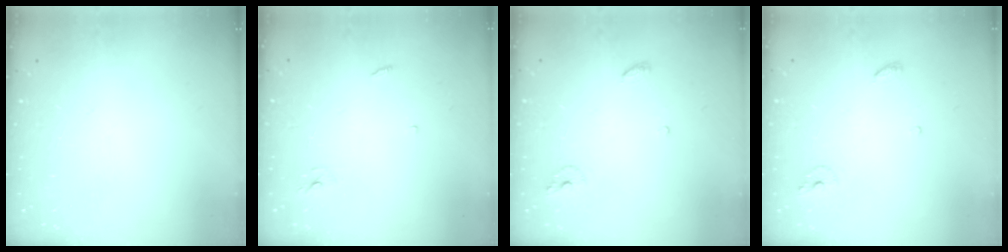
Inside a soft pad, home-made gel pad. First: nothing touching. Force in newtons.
{"total": 2.5, "press": 2.5, "slide": 0.1}
{"total": 5.0, "press": 5.0, "slide": 0.4}
{"total": 5.0, "press": 5.0, "slide": 0.4}